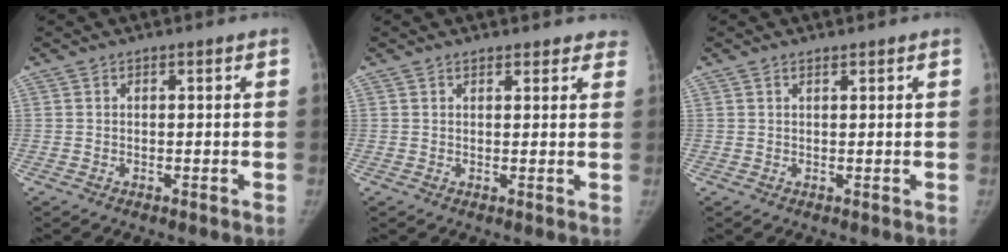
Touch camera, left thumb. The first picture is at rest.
{"total": 4.5, "force": [4.0, 1.9, 0.9], "torque": [0.028, -0.011, 0.034]}
{"total": 0.7, "force": [0.6, 0.2, 0.3], "torque": [-0.009, -0.003, 0.012]}